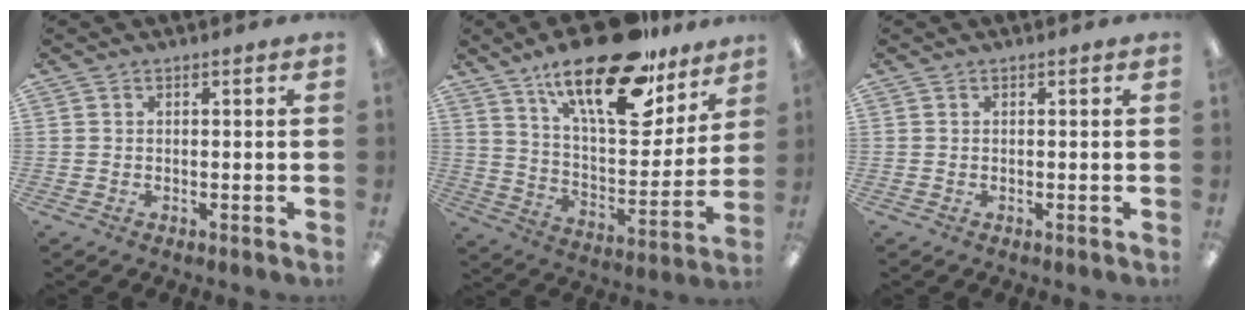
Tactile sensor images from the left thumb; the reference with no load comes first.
{"total": 23.6, "force": [17.1, 8.2, 14.1], "torque": [-0.221, -0.105, 0.287]}
{"total": 0.0}